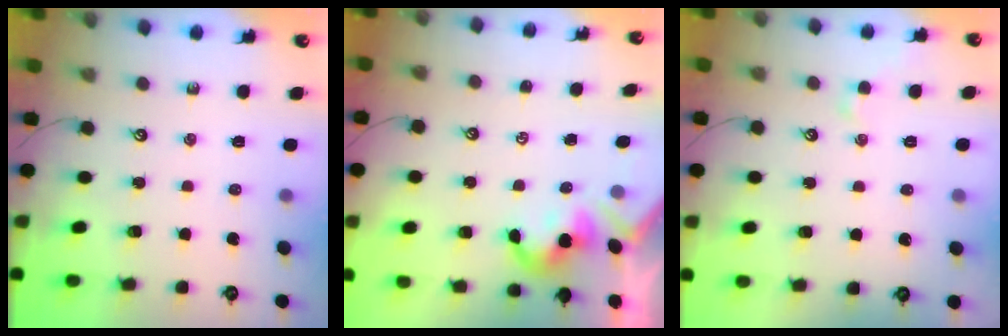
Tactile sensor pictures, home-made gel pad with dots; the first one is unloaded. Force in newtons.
{"total": 2.2, "press": 2.1, "slide": 0.4}
{"total": 0.6, "press": 0.0, "slide": 0.6}